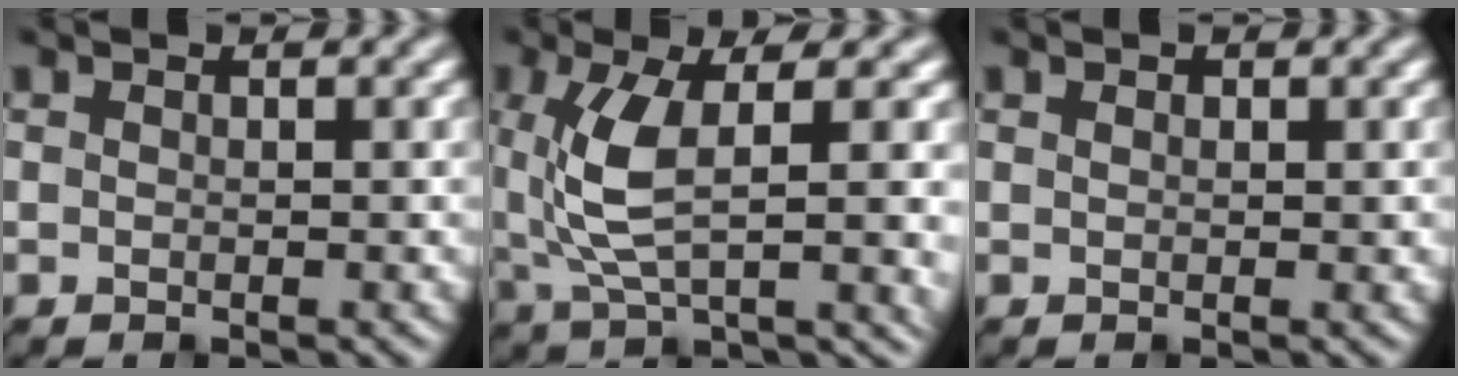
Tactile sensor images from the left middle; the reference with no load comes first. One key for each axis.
{"total": 8.0, "fx": 1.0, "fy": 3.0, "fz": 7.4, "tx": -0.160, "ty": -0.009, "tz": 0.024}
{"total": 1.1, "fx": 0.8, "fy": 0.5, "fz": 0.5, "tx": -0.004, "ty": -0.001, "tz": 0.008}